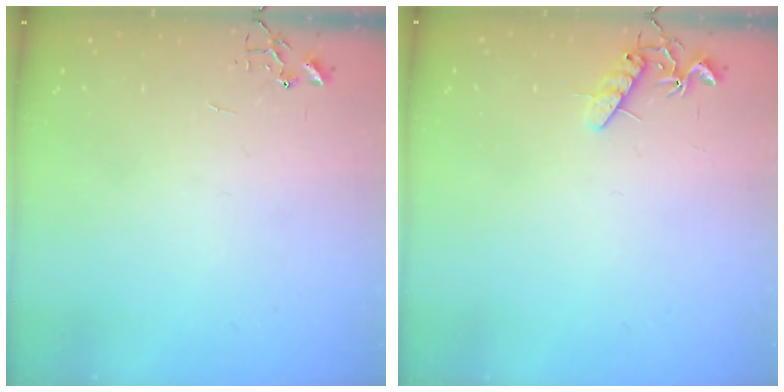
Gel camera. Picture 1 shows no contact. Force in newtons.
{"total": 8.0, "press": 8.0, "slide": 0.4}